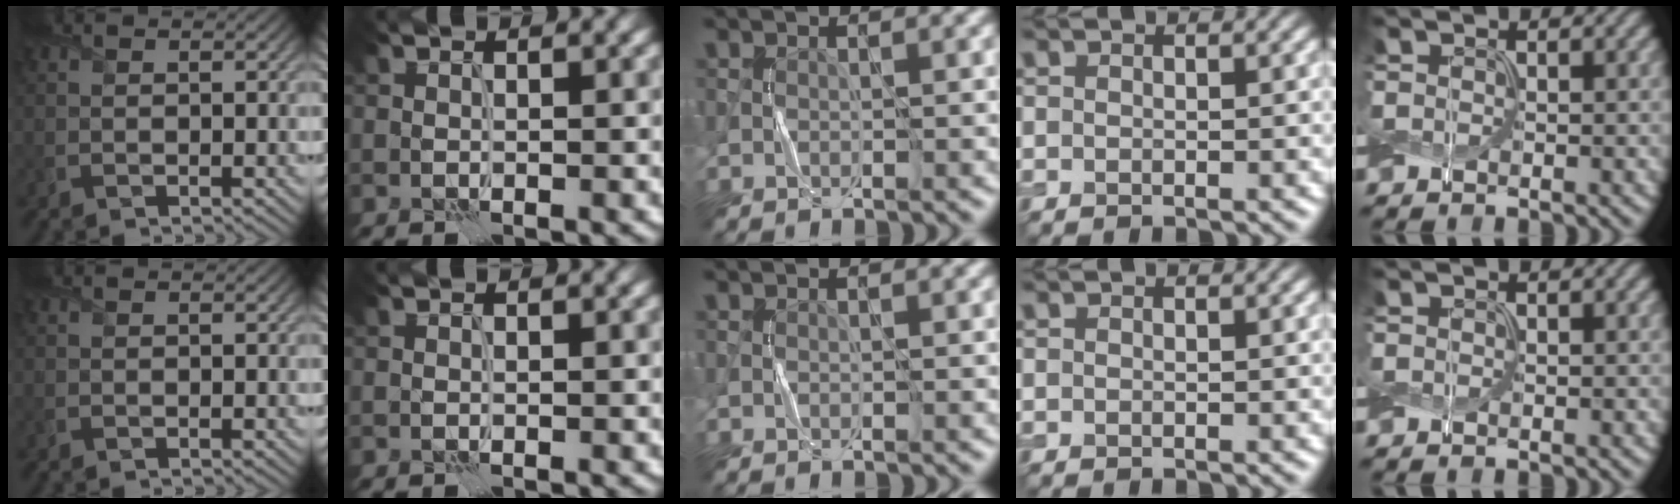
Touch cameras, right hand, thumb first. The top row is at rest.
{}